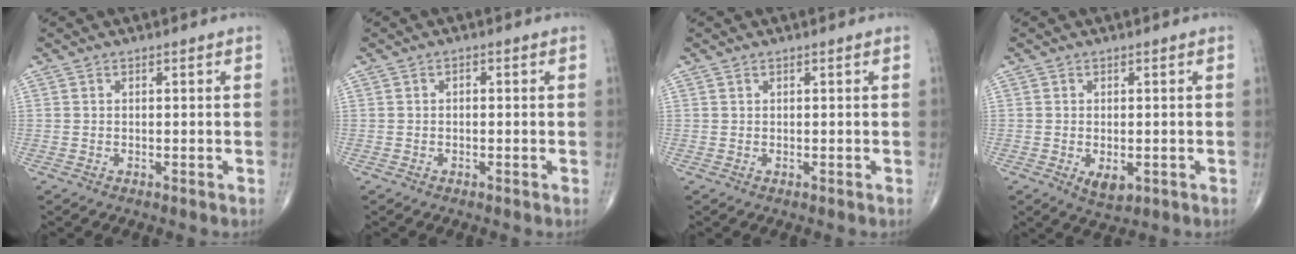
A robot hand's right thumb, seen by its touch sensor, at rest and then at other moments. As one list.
[{"total": 0.8, "force": [0.0, 0.6, 0.6], "torque": [-0.006, 0.003, -0.003]}, {"total": 0.0}, {"total": 3.4, "force": [-0.9, 1.9, 2.6], "torque": [-0.038, -0.007, -0.006]}]